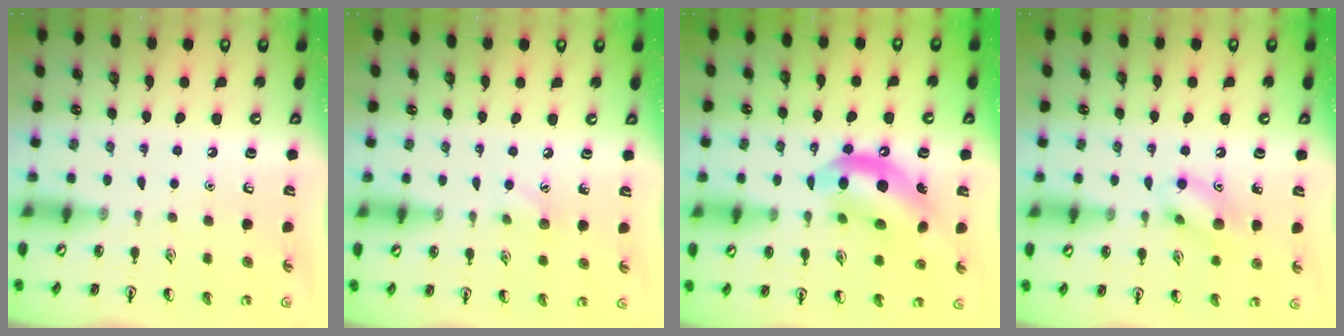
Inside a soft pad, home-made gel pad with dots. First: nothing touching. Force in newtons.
{"total": 5.6, "press": 5.3, "slide": 1.8}
{"total": 13.9, "press": 13.3, "slide": 4.0}
{"total": 10.2, "press": 10.1, "slide": 0.9}